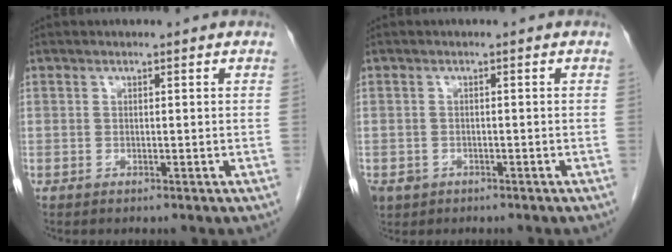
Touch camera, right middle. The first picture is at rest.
{"total": 3.2, "force": [-1.9, 2.5, 0.6], "torque": [-0.013, 0.001, -0.030]}